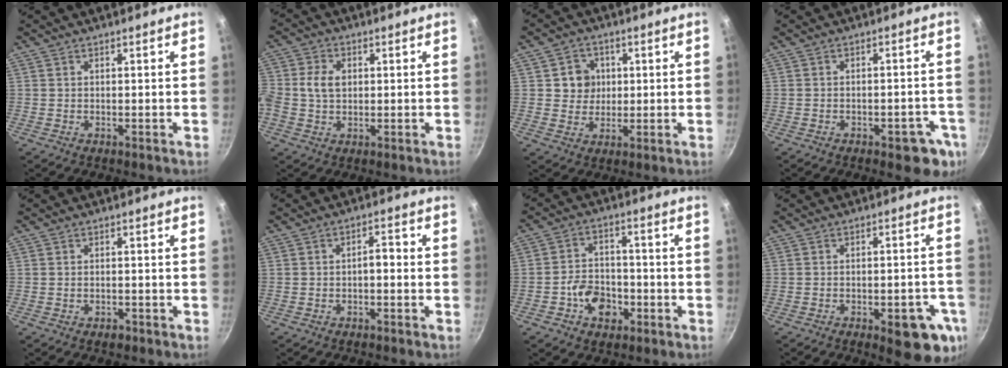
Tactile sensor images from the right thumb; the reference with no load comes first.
{"total": 6.1, "force": [0.5, 4.7, 4.0], "torque": [-0.065, 0.010, 0.001]}
{"total": 6.1, "force": [1.1, 5.7, 1.9], "torque": [0.007, -0.002, 0.015]}
{"total": 7.9, "force": [-3.5, 3.7, 5.9], "torque": [-0.036, 0.020, -0.036]}
{"total": 1.6, "force": [-1.0, 0.9, 0.9], "torque": [-0.016, 0.008, -0.013]}
{"total": 2.8, "force": [-1.0, 1.4, 2.3], "torque": [-0.029, 0.022, -0.016]}
{"total": 8.3, "force": [-3.3, 6.1, 4.6], "torque": [-0.054, 0.030, -0.060]}
{"total": 11.6, "force": [-4.7, 4.5, 9.6], "torque": [-0.080, 0.017, -0.055]}